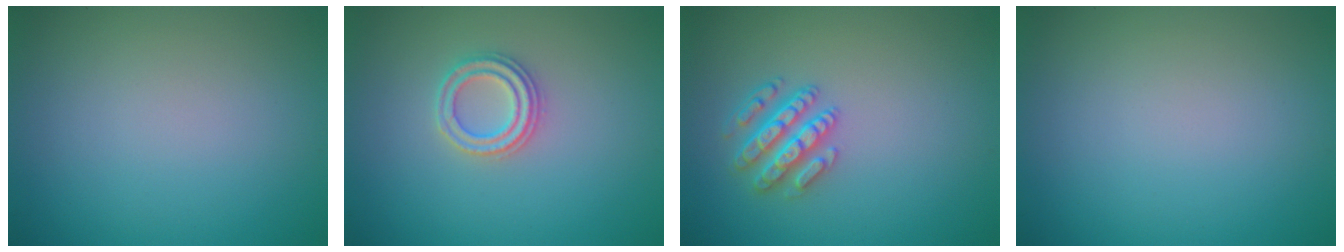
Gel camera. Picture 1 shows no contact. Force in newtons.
{"total": 2.3, "press": 2.3, "slide": 0.3}
{"total": 3.4, "press": 3.2, "slide": 1.2}
{"total": 0.0}